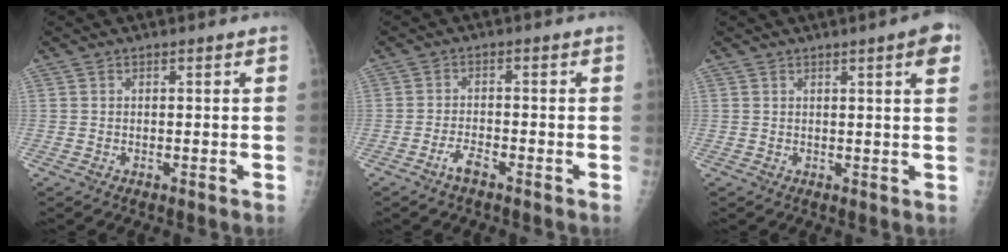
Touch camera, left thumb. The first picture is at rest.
{"total": 2.8, "force": [-2.1, 0.8, 1.7], "torque": [-0.039, 0.012, -0.040]}
{"total": 4.2, "force": [2.0, 0.3, 3.7], "torque": [-0.044, -0.005, 0.024]}